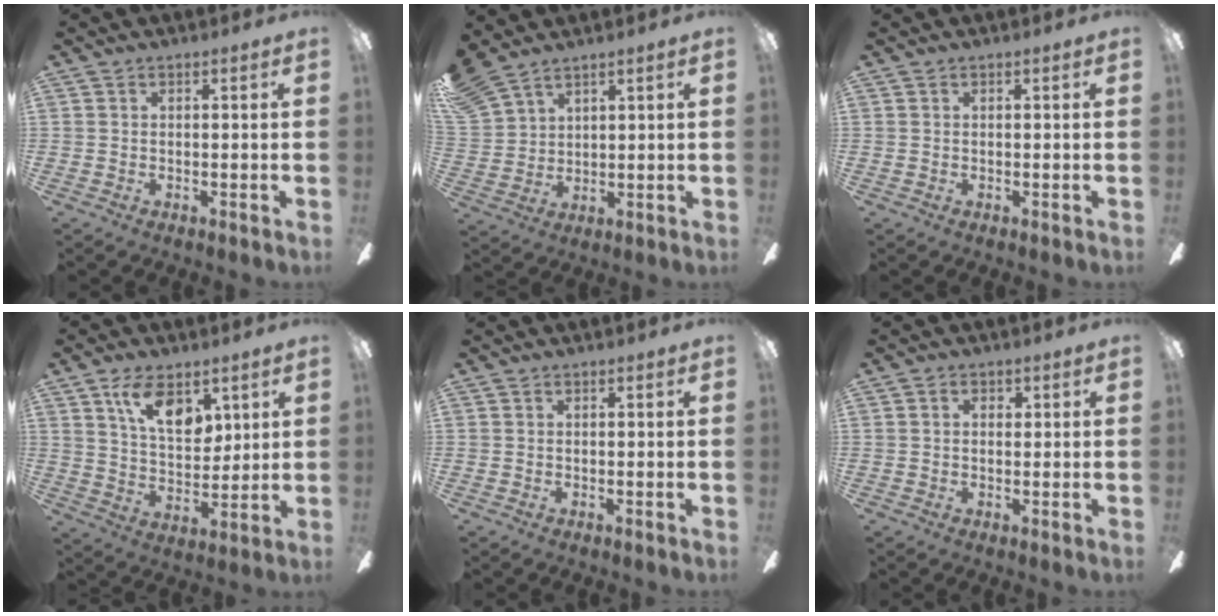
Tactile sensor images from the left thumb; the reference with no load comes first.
{"total": 7.9, "force": [6.8, 3.2, 2.3], "torque": [-0.069, -0.024, 0.136]}
{"total": 0.0}
{"total": 12.0, "force": [6.8, 6.5, 7.4], "torque": [-0.123, -0.019, 0.123]}
{"total": 0.0}
{"total": 1.6, "force": [0.6, 1.2, 0.8], "torque": [-0.009, 0.003, 0.007]}